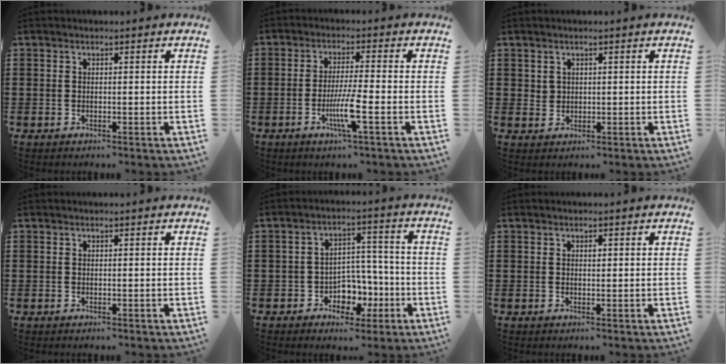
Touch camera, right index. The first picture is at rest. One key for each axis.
{"total": 6.2, "fx": -2.3, "fy": 0.1, "fz": 5.7, "tx": -0.115, "ty": -0.020, "tz": -0.044}
{"total": 1.4, "fx": 0.9, "fy": 1.1, "fz": 0.3, "tx": -0.008, "ty": 0.003, "tz": 0.018}
{"total": 0.0}
{"total": 5.9, "fx": -2.4, "fy": 4.8, "fz": 2.5, "tx": -0.042, "ty": 0.015, "tz": -0.041}
{"total": 0.8, "fx": 0.3, "fy": 0.5, "fz": 0.5, "tx": -0.012, "ty": 0.001, "tz": 0.006}